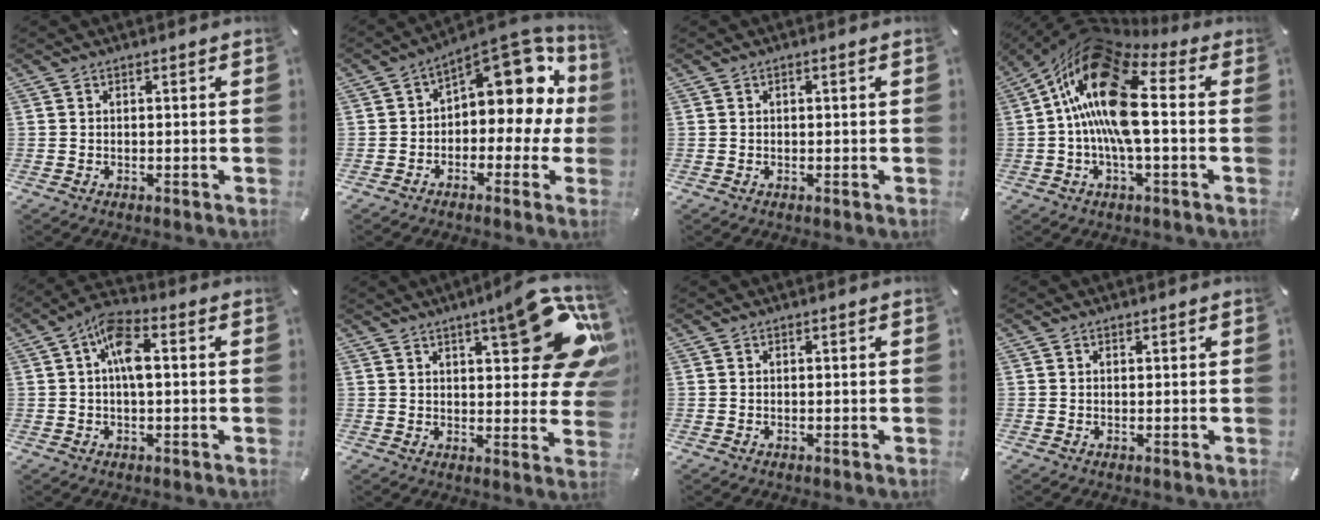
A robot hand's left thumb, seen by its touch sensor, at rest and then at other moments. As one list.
[{"total": 13.2, "force": [6.1, 7.2, 9.3], "torque": [-0.117, -0.056, 0.102]}, {"total": 0.6, "force": [0.0, 0.4, 0.4], "torque": [-0.007, 0.000, 0.000]}, {"total": 20.0, "force": [0.7, 9.1, 17.8], "torque": [-0.351, -0.003, 0.011]}, {"total": 8.3, "force": [0.7, 4.0, 7.2], "torque": [-0.133, 0.013, 0.011]}, {"total": 19.8, "force": [9.4, 7.6, 15.7], "torque": [-0.188, -0.068, 0.148]}, {"total": 0.0}, {"total": 0.7, "force": [0.2, 0.7, 0.2], "torque": [-0.003, 0.004, 0.004]}]